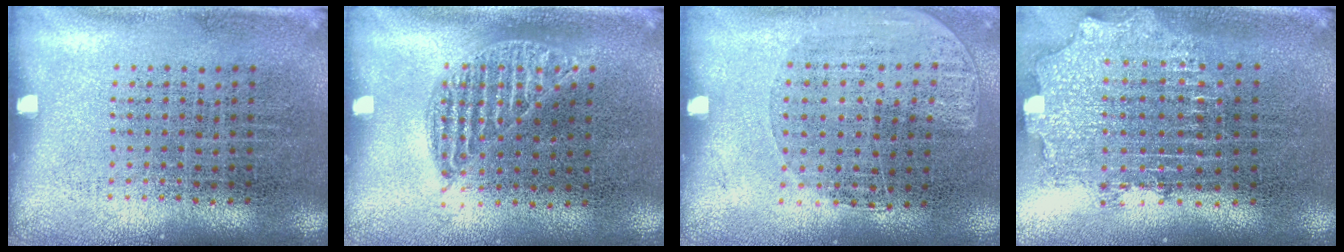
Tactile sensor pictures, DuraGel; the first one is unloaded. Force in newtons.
{"total": 0.9, "press": 0.8, "slide": 0.4}
{"total": 1.1, "press": 0.9, "slide": 0.5}
{"total": 2.1, "press": 1.6, "slide": 1.4}